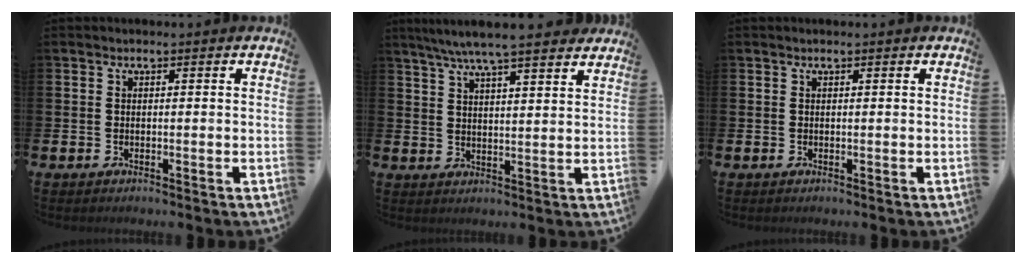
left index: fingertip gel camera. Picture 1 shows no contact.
{"total": 6.9, "force": [6.4, 0.4, 2.6], "torque": [-0.068, -0.024, 0.116]}
{"total": 0.0}